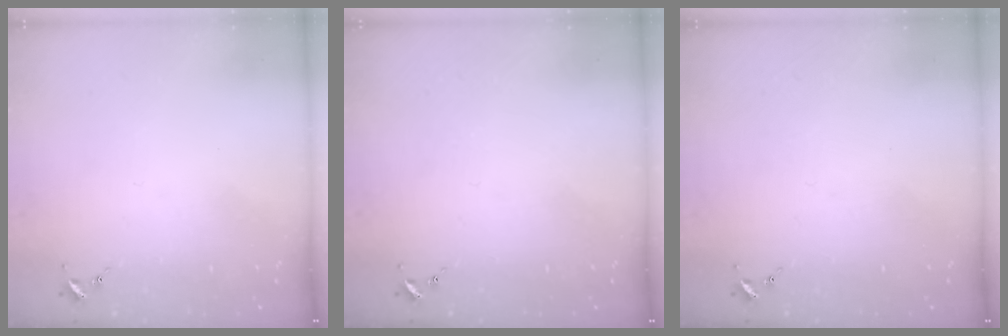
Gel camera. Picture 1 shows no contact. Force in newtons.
{"total": 0.0}
{"total": 0.0}